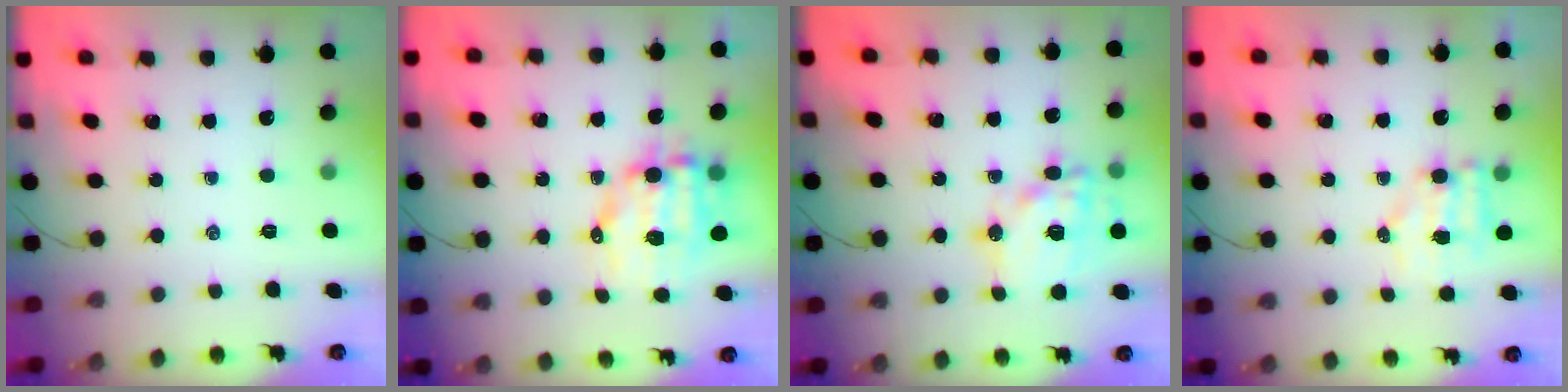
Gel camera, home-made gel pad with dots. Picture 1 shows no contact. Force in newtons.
{"total": 9.9, "press": 9.7, "slide": 2.2}
{"total": 16.8, "press": 16.6, "slide": 2.6}
{"total": 5.1, "press": 5.0, "slide": 0.8}